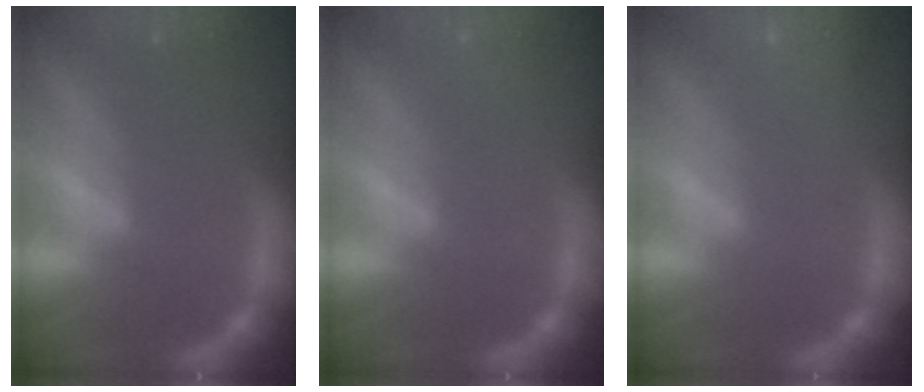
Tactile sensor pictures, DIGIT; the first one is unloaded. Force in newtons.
{"total": 1.4}
{"total": 5.6}